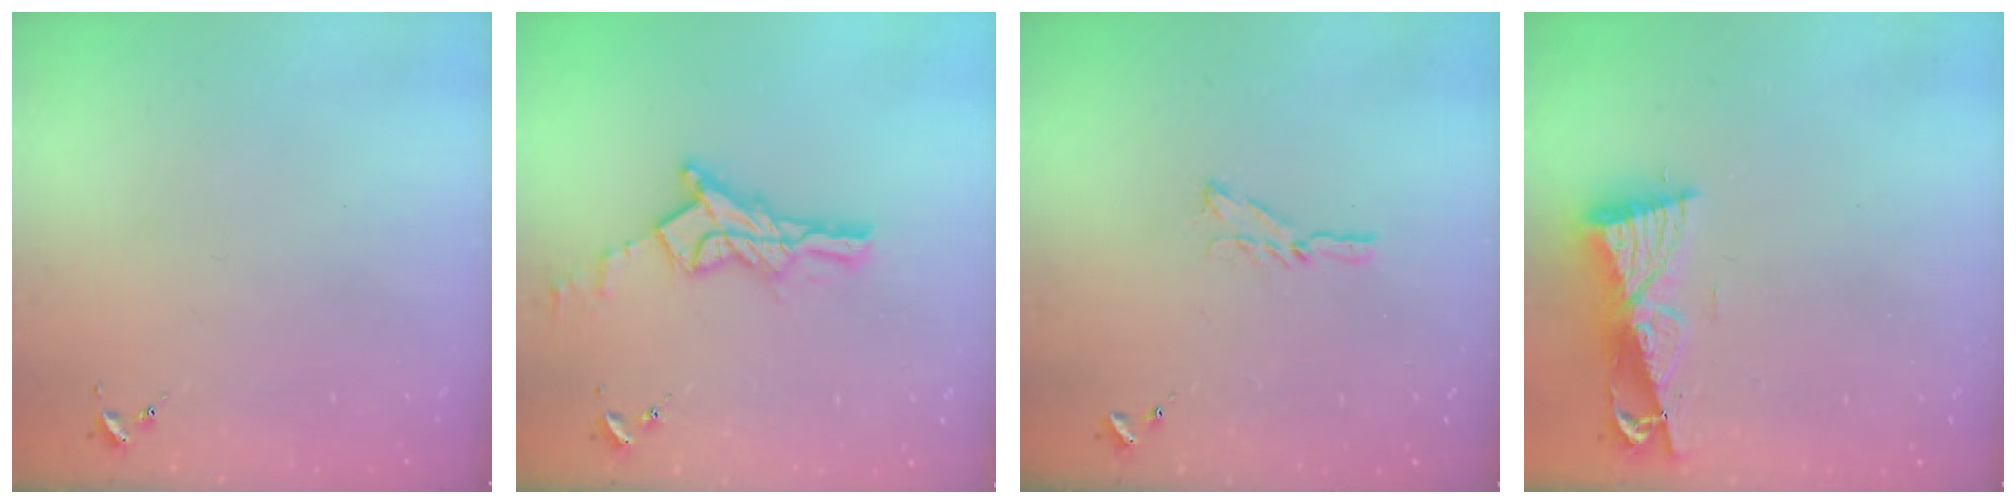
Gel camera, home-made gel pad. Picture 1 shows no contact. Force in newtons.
{"total": 14.2, "press": 14.1, "slide": 1.0}
{"total": 6.4, "press": 6.3, "slide": 0.6}
{"total": 8.5, "press": 8.4, "slide": 1.0}